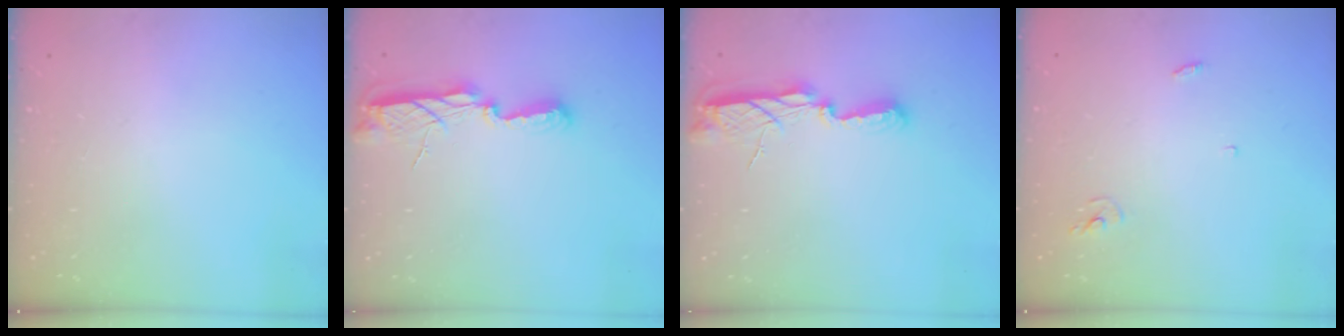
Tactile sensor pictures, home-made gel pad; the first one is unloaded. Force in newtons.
{"total": 9.3, "press": 8.3, "slide": 4.1}
{"total": 9.3, "press": 8.3, "slide": 4.1}
{"total": 2.9, "press": 2.9, "slide": 0.2}